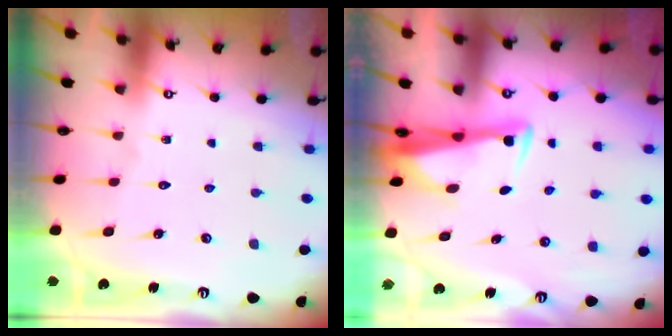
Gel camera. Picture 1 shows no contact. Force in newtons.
{"total": 3.4, "press": 3.3, "slide": 0.8}